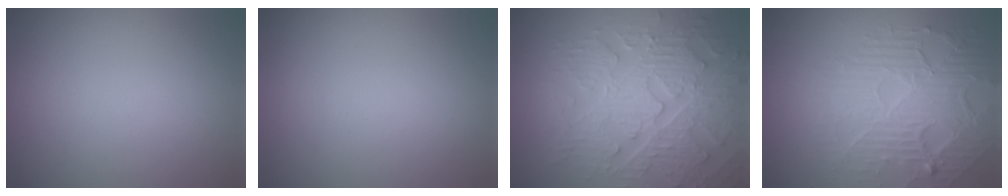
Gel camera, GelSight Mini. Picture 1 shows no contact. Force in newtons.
{"total": 0.0}
{"total": 7.2, "press": 6.0, "slide": 4.0}
{"total": 6.4, "press": 4.8, "slide": 4.3}